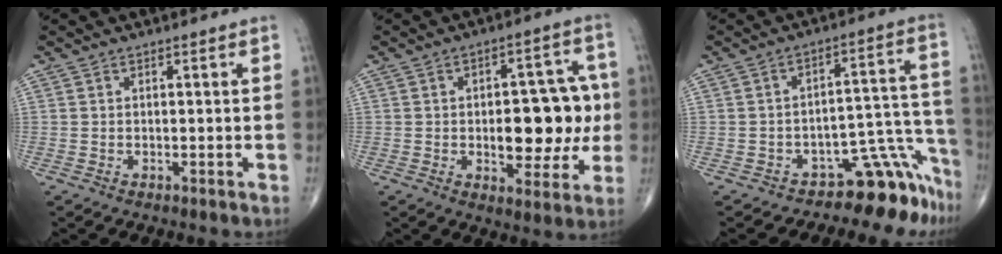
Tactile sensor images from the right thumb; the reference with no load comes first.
{"total": 15.0, "force": [-0.8, 7.9, 12.8], "torque": [-0.127, 0.018, -0.003]}
{"total": 9.3, "force": [-8.4, 3.4, 2.1], "torque": [0.048, 0.147, -0.124]}